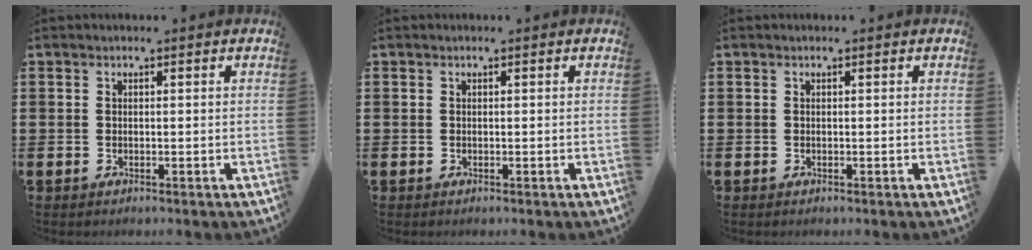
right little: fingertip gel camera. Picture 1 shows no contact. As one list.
[{"total": 0.0}, {"total": 0.0}]